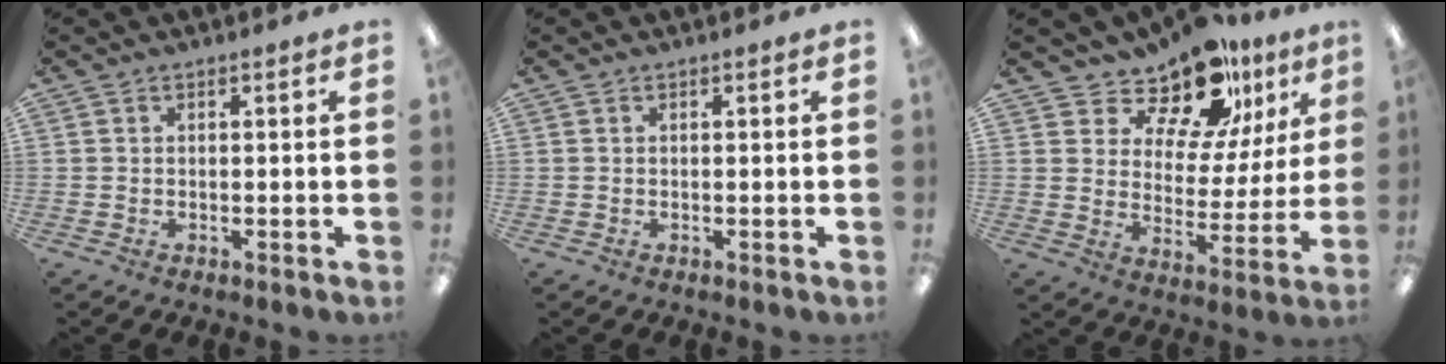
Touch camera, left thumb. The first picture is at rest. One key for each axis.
{"total": 0.0}
{"total": 15.1, "fx": 12.3, "fy": 6.7, "fz": 5.7, "tx": -0.096, "ty": -0.092, "tz": 0.221}